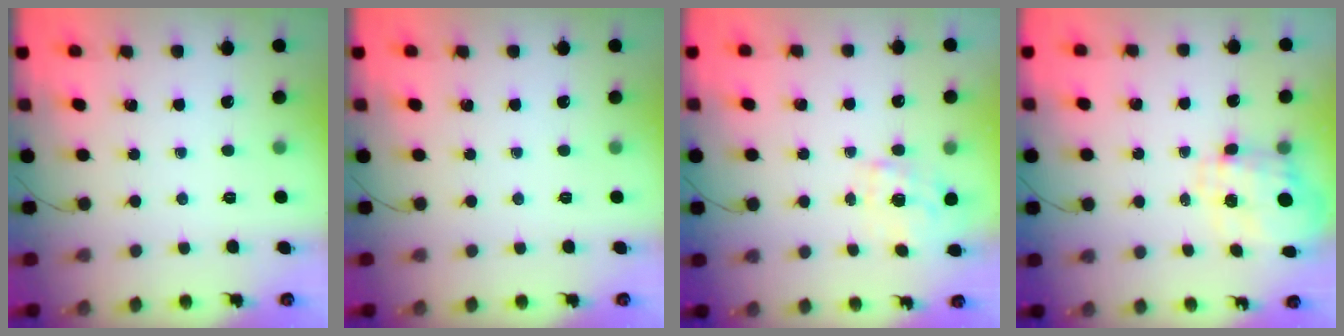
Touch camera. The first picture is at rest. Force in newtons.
{"total": 0.0}
{"total": 1.1, "press": 1.0, "slide": 0.5}
{"total": 3.5, "press": 3.3, "slide": 1.1}